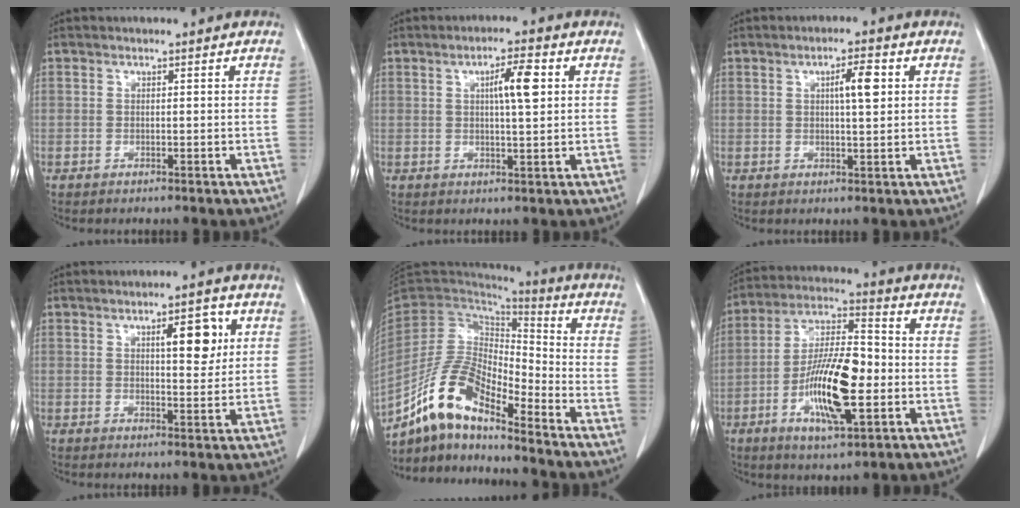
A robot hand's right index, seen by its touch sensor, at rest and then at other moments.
{"total": 5.5, "force": [1.5, 0.8, 5.2], "torque": [-0.085, 0.005, 0.025]}
{"total": 4.3, "force": [1.2, 0.7, 4.1], "torque": [-0.066, 0.004, 0.020]}
{"total": 6.2, "force": [2.3, 2.0, 5.4], "torque": [-0.076, 0.003, 0.033]}
{"total": 12.7, "force": [-9.9, 3.3, 7.3], "torque": [-0.149, 0.018, -0.187]}
{"total": 14.9, "force": [-3.6, 3.9, 14.0], "torque": [-0.264, 0.001, -0.063]}